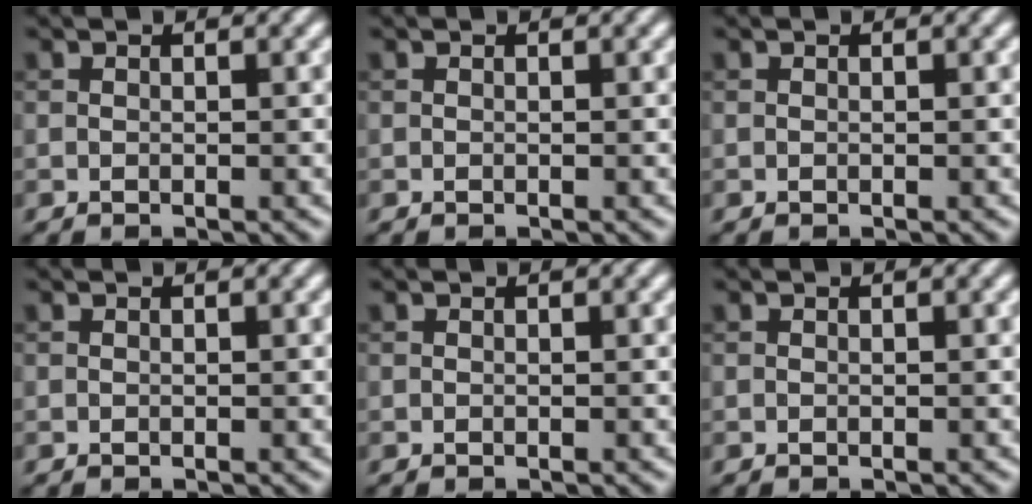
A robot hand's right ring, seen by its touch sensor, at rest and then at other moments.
{"total": 0.0}
{"total": 0.0}
{"total": 0.0}
{"total": 0.0}
{"total": 0.0}